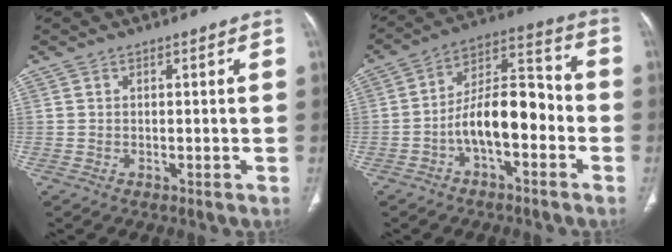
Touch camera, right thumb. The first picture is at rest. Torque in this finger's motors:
{"motor_torque": [2.09, 2.09, 1.23, -0.69, 0.12]}